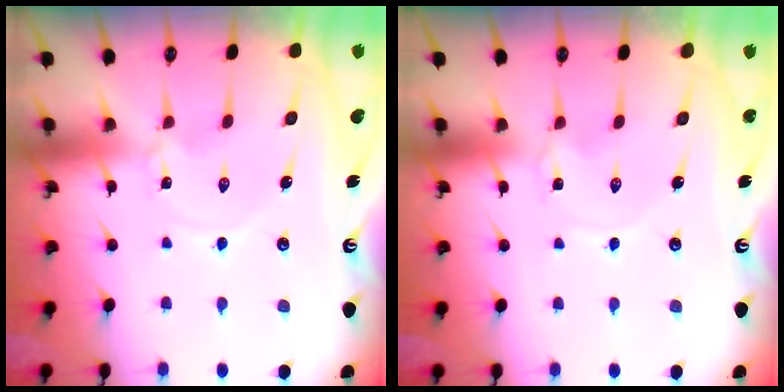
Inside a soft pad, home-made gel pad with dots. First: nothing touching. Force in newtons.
{"total": 0.0}